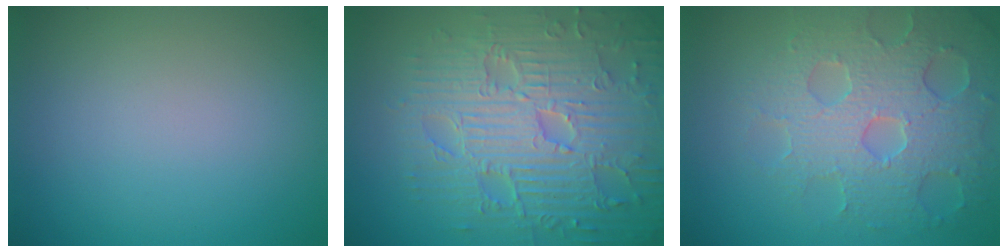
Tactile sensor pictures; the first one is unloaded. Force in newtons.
{"total": 9.4, "press": 6.9, "slide": 6.5}
{"total": 6.5, "press": 5.3, "slide": 3.9}